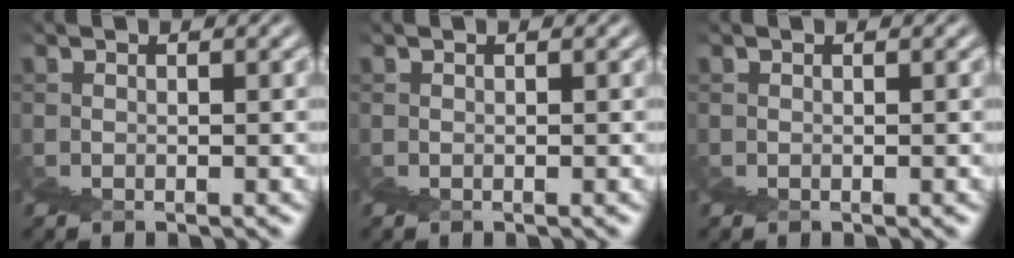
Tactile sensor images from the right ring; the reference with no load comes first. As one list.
[{"total": 0.0}, {"total": 0.0}]